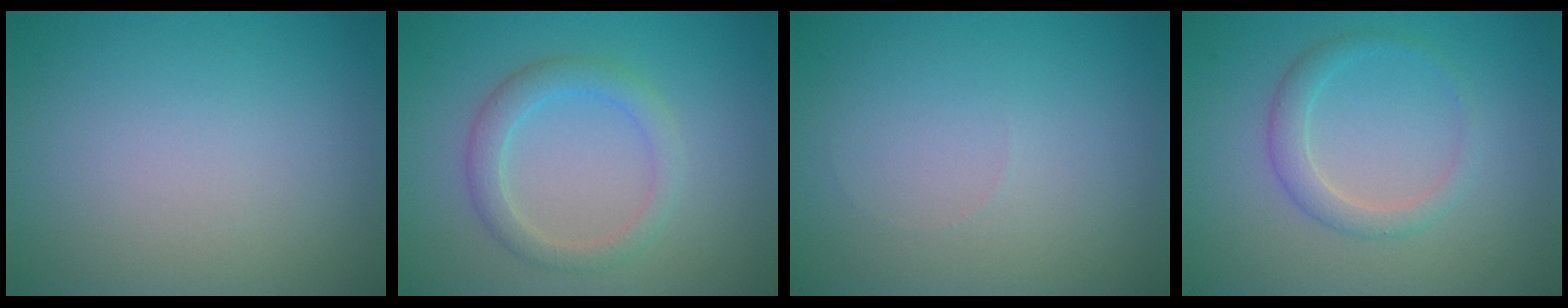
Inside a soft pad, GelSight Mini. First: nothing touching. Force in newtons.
{"total": 2.7, "press": 2.7, "slide": 0.3}
{"total": 0.0}
{"total": 1.5, "press": 1.5, "slide": 0.0}